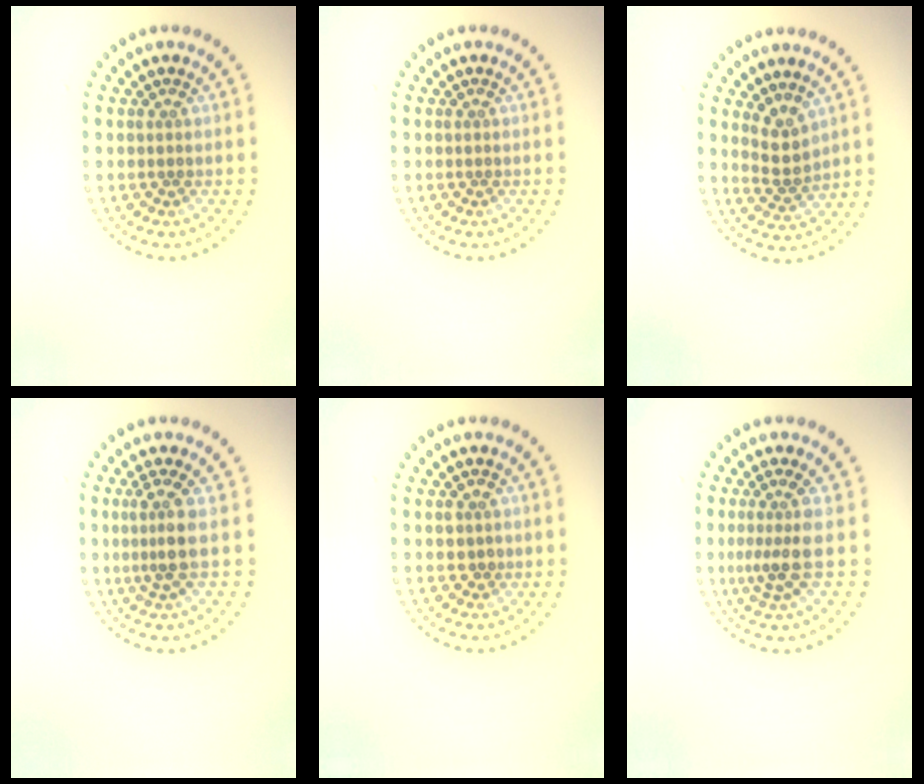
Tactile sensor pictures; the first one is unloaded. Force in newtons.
{"total": 0.0}
{"total": 2.5, "press": 2.0, "slide": 1.5}
{"total": 2.5, "press": 1.9, "slide": 1.7}
{"total": 1.4, "press": 1.3, "slide": 0.4}
{"total": 3.0, "press": 2.1, "slide": 2.1}